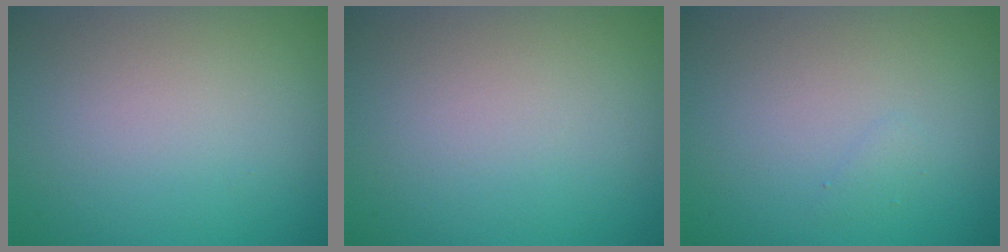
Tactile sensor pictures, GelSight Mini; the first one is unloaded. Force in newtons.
{"total": 0.0}
{"total": 0.5, "press": 0.5, "slide": 0.1}